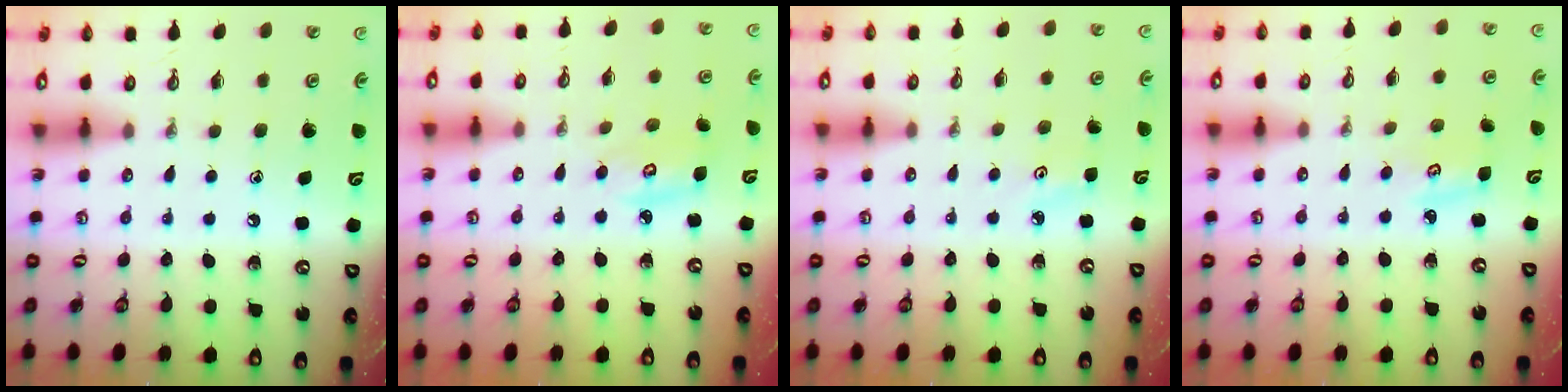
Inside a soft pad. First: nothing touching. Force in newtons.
{"total": 5.5, "press": 5.5, "slide": 0.3}
{"total": 3.1, "press": 3.1, "slide": 0.5}
{"total": 2.9, "press": 2.9, "slide": 0.2}